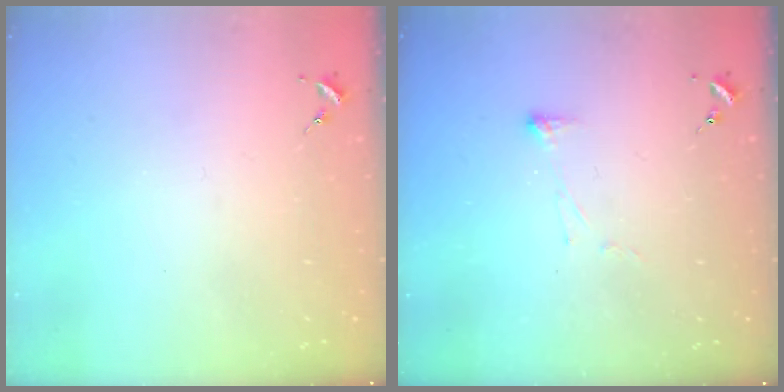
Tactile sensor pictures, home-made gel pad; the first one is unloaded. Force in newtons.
{"total": 3.4, "press": 3.3, "slide": 0.7}